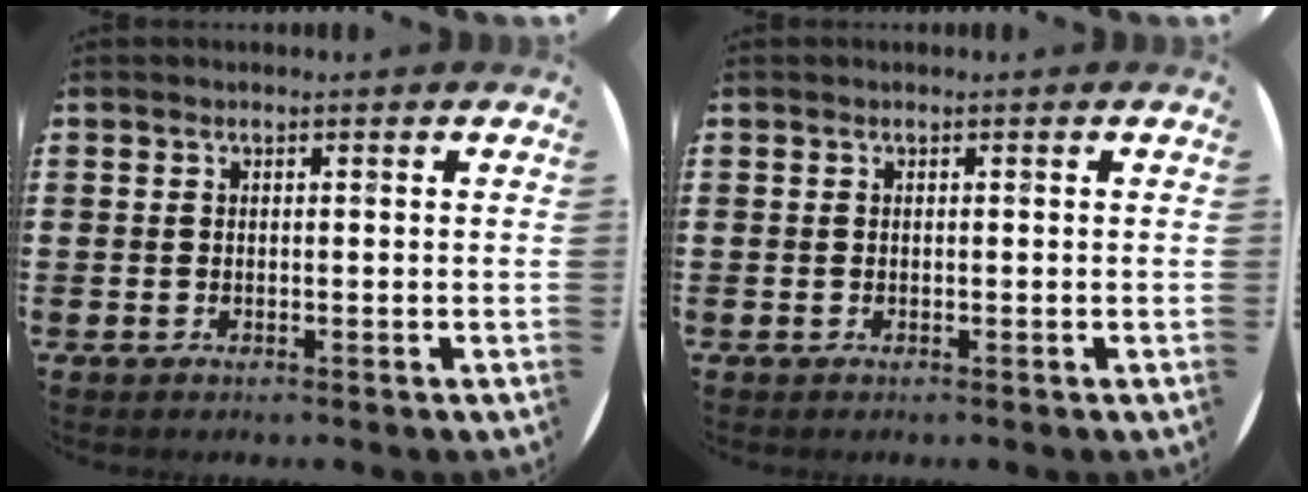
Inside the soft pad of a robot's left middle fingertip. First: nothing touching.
{"total": 0.0}